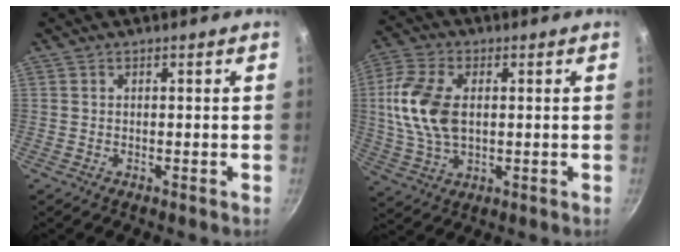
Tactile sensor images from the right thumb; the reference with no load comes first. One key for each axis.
{"total": 12.8, "fx": 1.3, "fy": 7.7, "fz": 10.2, "tx": -0.200, "ty": 0.004, "tz": 0.021}